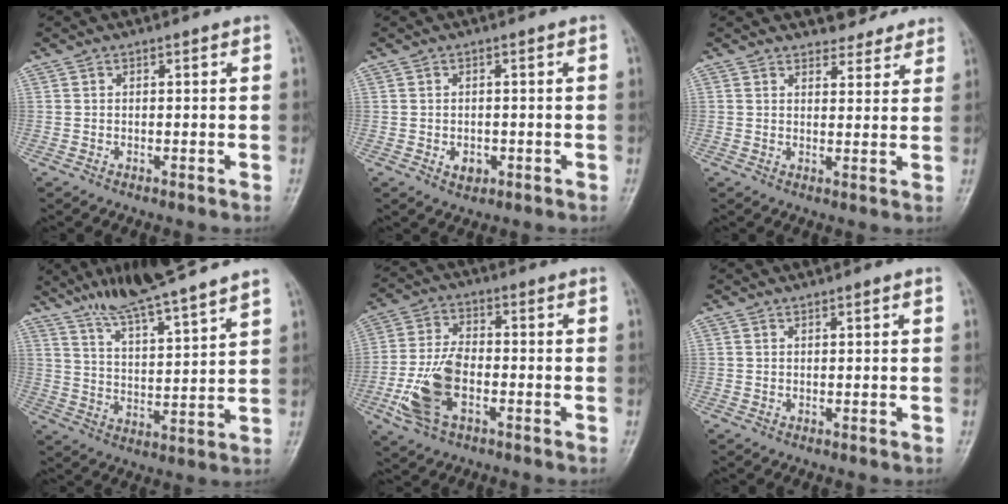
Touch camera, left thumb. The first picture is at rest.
{"total": 2.6, "force": [-0.8, 2.0, 1.5], "torque": [-0.015, 0.001, -0.006]}
{"total": 4.9, "force": [4.6, 1.9, 0.4], "torque": [0.022, -0.032, 0.052]}
{"total": 14.9, "force": [12.0, 1.1, 8.7], "torque": [-0.130, -0.053, 0.208]}
{"total": 10.7, "force": [-3.4, 5.7, 8.4], "torque": [-0.178, 0.013, -0.065]}
{"total": 0.8, "force": [0.4, 0.1, 0.6], "torque": [-0.010, 0.004, 0.006]}